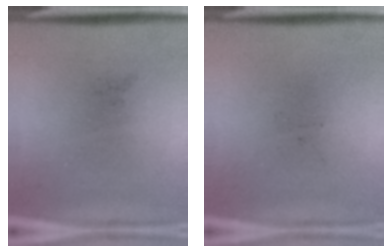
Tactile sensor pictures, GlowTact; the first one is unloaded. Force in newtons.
{"total": 0.0}